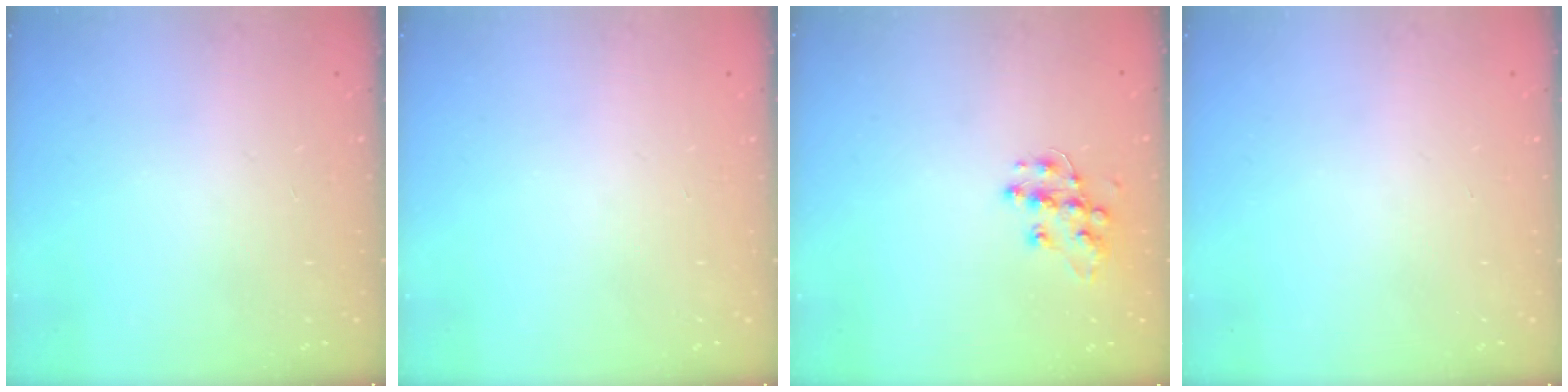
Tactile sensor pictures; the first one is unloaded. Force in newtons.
{"total": 0.6, "press": 0.0, "slide": 0.6}
{"total": 11.3, "press": 11.2, "slide": 0.7}
{"total": 0.0}